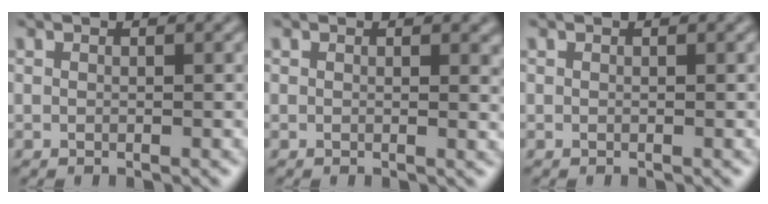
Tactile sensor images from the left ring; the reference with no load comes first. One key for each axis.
{"total": 1.1, "fx": 0.4, "fy": 0.4, "fz": 0.9, "tx": -0.010, "ty": -0.002, "tz": 0.007}
{"total": 0.0}